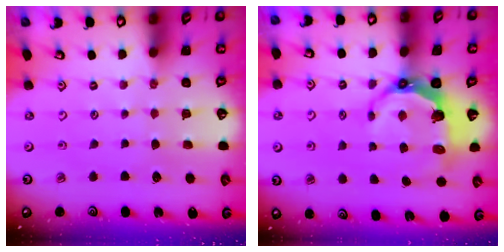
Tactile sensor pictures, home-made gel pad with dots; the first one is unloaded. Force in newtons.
{"total": 7.3, "press": 5.9, "slide": 4.3}